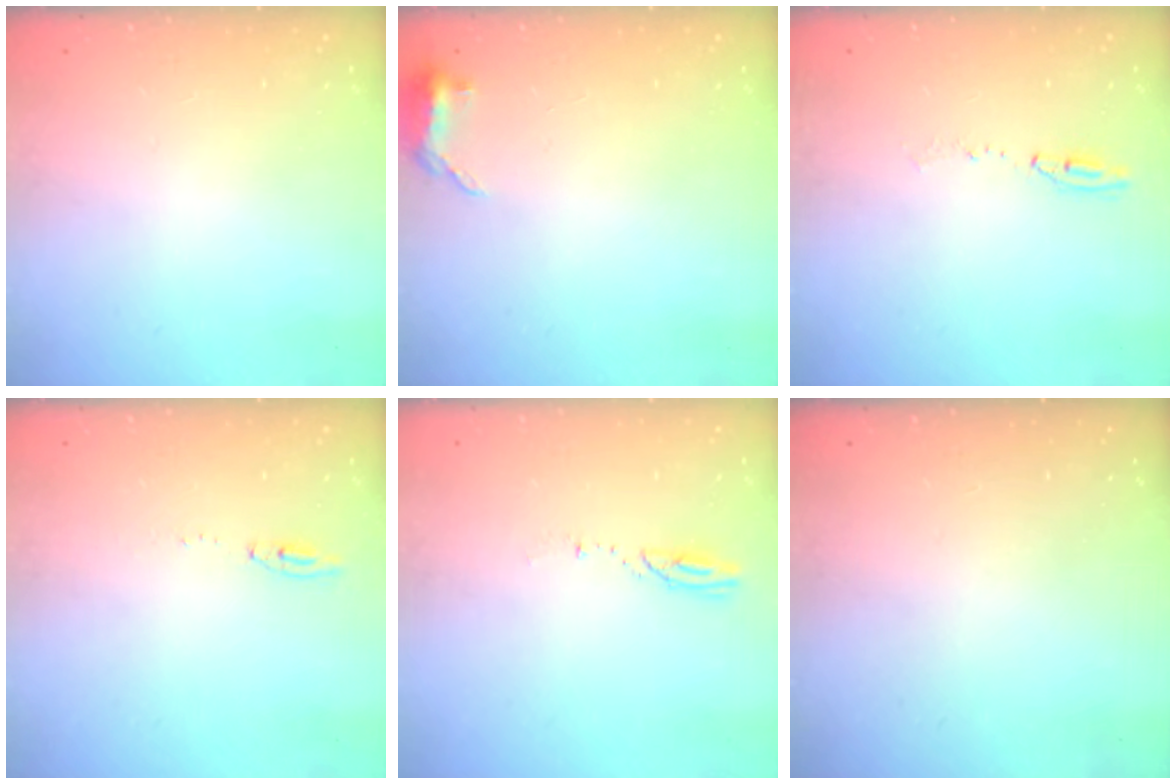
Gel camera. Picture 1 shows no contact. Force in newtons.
{"total": 5.7, "press": 5.6, "slide": 1.4}
{"total": 5.7, "press": 5.7, "slide": 0.7}
{"total": 5.2, "press": 5.2, "slide": 0.5}
{"total": 3.4, "press": 3.4, "slide": 0.3}
{"total": 0.0}